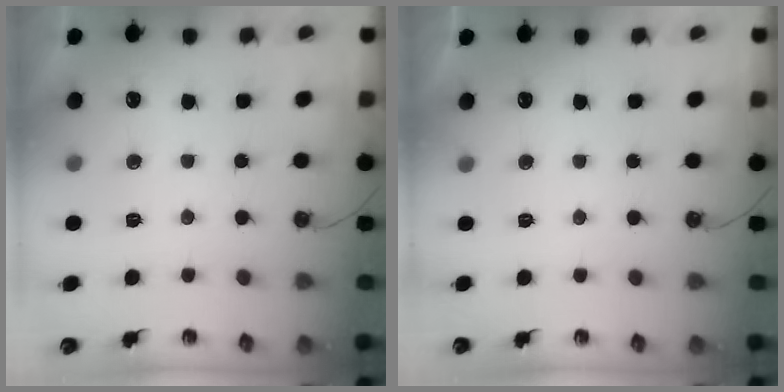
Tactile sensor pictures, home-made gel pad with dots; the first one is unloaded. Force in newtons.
{"total": 1.8, "press": 1.8, "slide": 0.1}